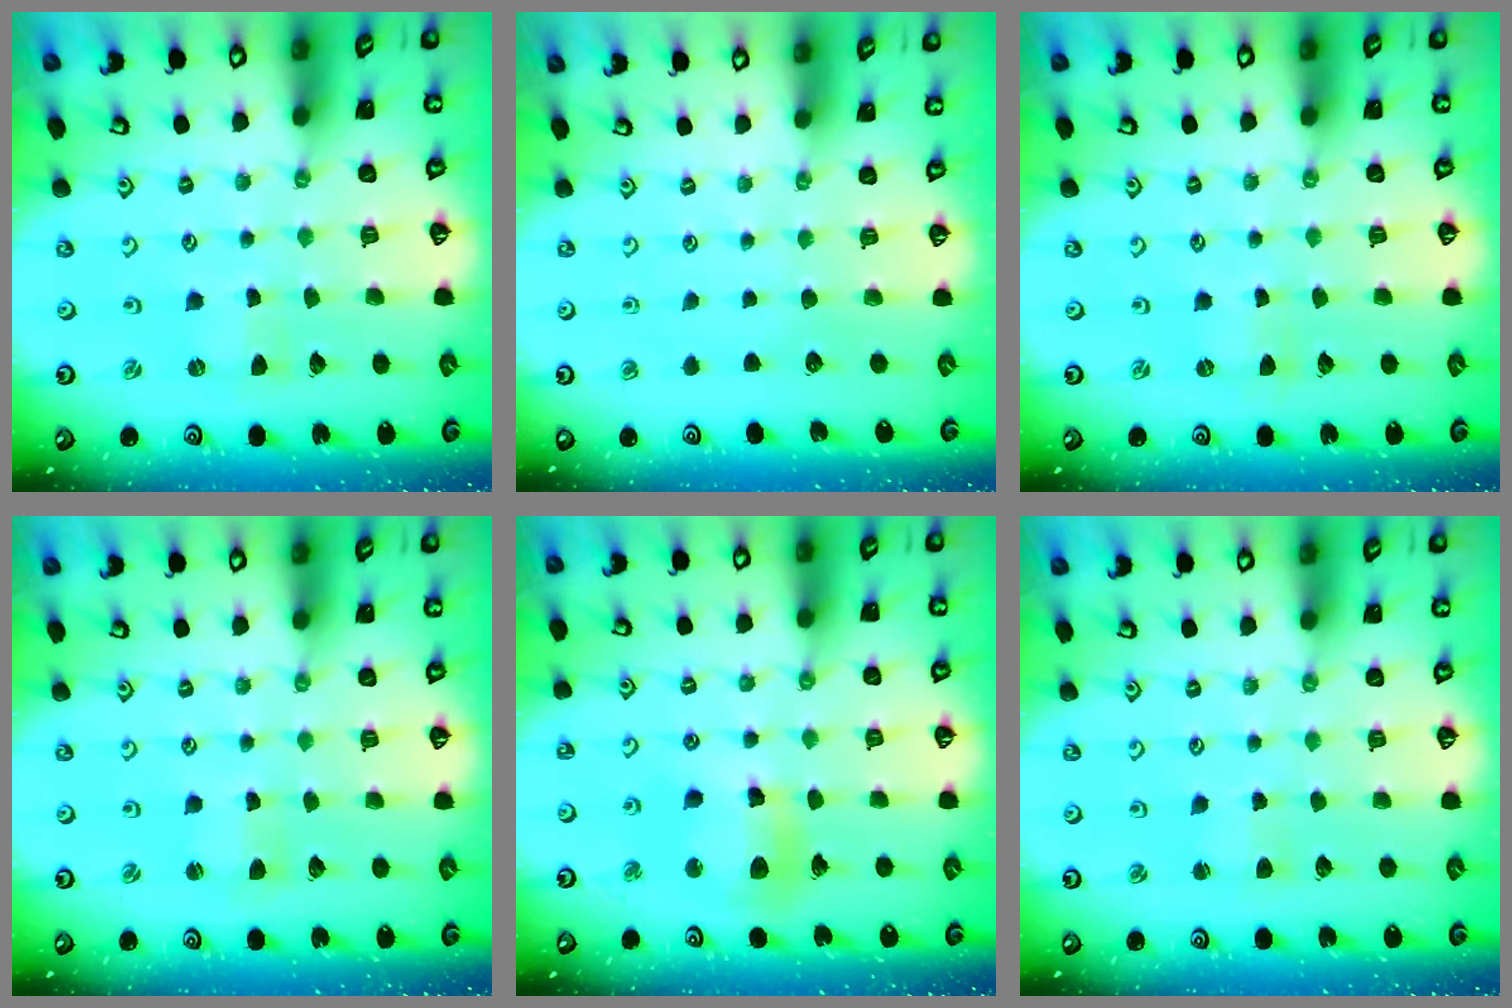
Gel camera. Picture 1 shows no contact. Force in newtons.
{"total": 0.0}
{"total": 0.0}
{"total": 1.2, "press": 1.1, "slide": 0.2}
{"total": 10.4, "press": 10.2, "slide": 2.0}
{"total": 2.8, "press": 2.8, "slide": 0.3}